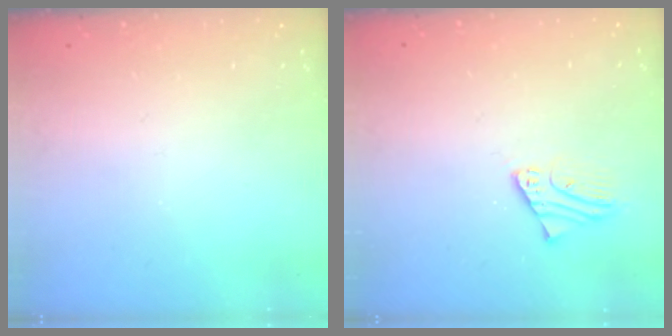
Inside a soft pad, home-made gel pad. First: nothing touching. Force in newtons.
{"total": 2.1, "press": 2.1, "slide": 0.1}